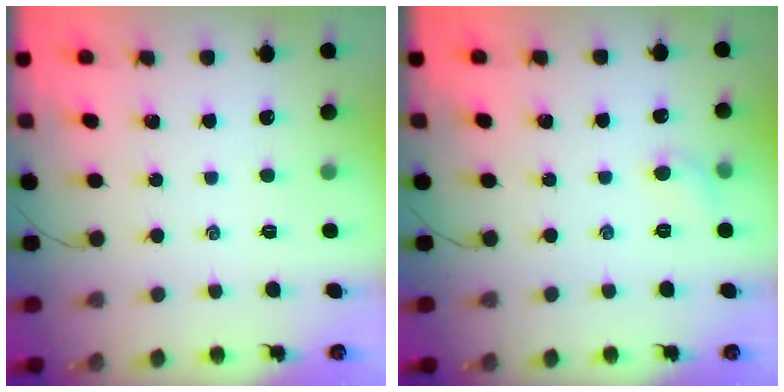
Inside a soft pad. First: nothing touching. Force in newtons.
{"total": 4.4, "press": 4.2, "slide": 1.4}